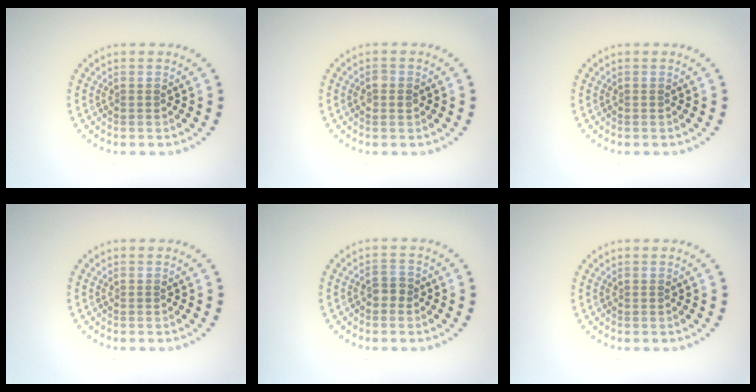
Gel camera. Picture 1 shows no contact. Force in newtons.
{"total": 1.1, "press": 1.1, "slide": 0.1}
{"total": 0.0}
{"total": 0.0}
{"total": 1.4, "press": 1.3, "slide": 0.5}
{"total": 0.0}